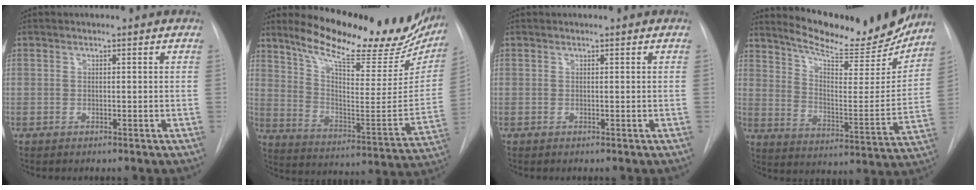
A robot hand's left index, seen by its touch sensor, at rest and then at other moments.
{"total": 26.5, "force": [21.3, 7.1, 13.9], "torque": [-0.207, -0.036, 0.293]}
{"total": 0.0}
{"total": 20.9, "force": [19.1, 3.3, 8.0], "torque": [-0.122, -0.051, 0.267]}